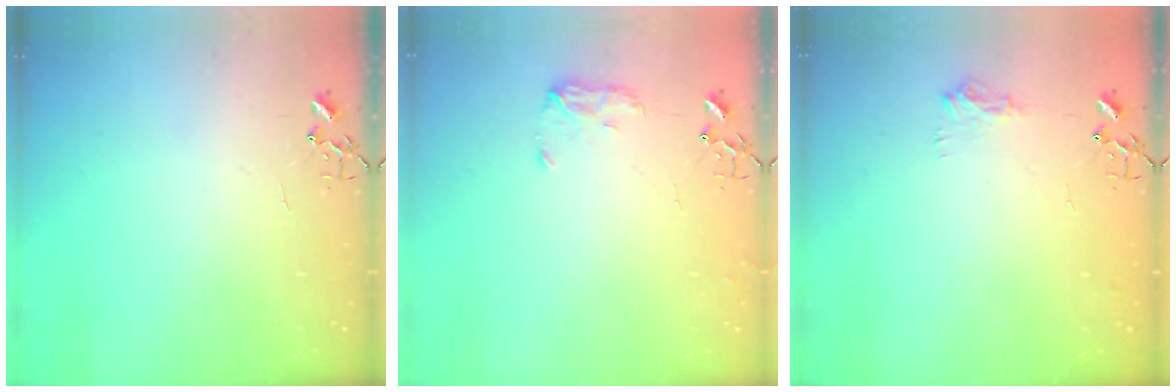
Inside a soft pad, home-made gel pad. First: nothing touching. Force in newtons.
{"total": 7.2, "press": 7.2, "slide": 0.4}
{"total": 8.4, "press": 8.4, "slide": 0.3}